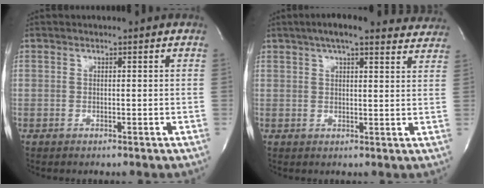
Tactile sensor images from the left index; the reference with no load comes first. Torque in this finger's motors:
{"motor_torque": [-0.16, -0.80, 0.28, 0.05]}